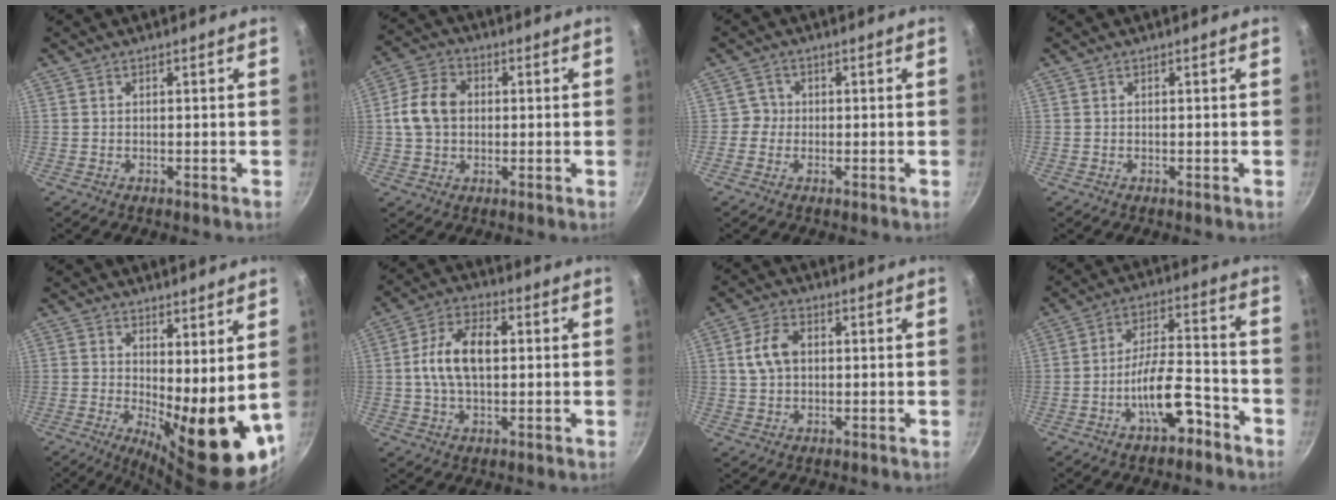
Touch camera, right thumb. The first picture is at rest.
{"total": 9.1, "force": [0.6, 6.9, 5.9], "torque": [-0.105, 0.018, 0.006]}
{"total": 2.2, "force": [-0.3, 2.2, 0.3], "torque": [0.013, 0.009, -0.015]}
{"total": 0.0}
{"total": 16.5, "force": [0.3, 6.1, 15.3], "torque": [-0.219, -0.036, 0.026]}
{"total": 11.1, "force": [0.9, 6.2, 9.1], "torque": [-0.170, 0.017, 0.014]}
{"total": 6.3, "force": [1.0, 4.3, 4.5], "torque": [-0.083, 0.010, 0.018]}
{"total": 10.8, "force": [-5.5, 4.5, 8.1], "torque": [-0.138, 0.050, -0.092]}